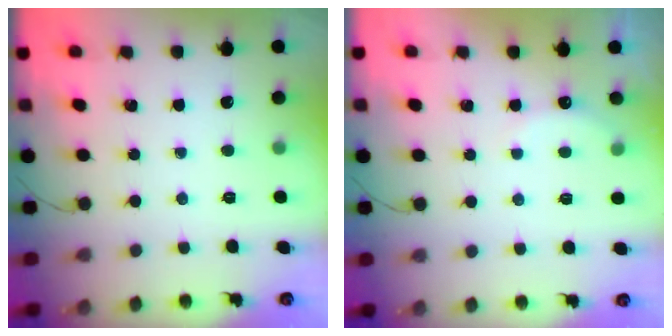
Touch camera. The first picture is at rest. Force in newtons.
{"total": 5.4, "press": 5.3, "slide": 1.0}